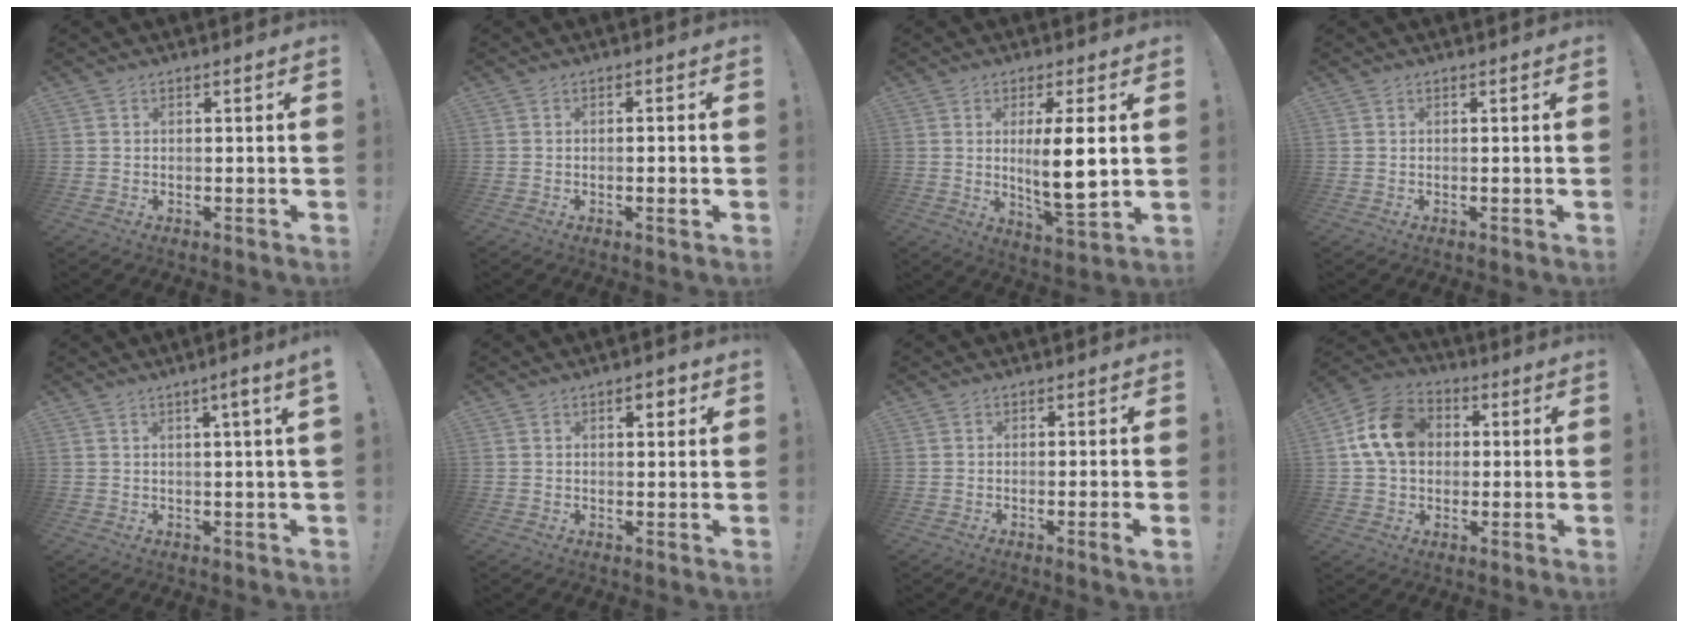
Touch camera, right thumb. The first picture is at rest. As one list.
[{"total": 2.1, "force": [-0.7, 0.3, 2.0], "torque": [-0.030, 0.001, -0.013]}, {"total": 10.9, "force": [1.3, 1.8, 10.6], "torque": [-0.188, -0.019, 0.014]}, {"total": 0.0}, {"total": 4.3, "force": [1.3, -0.7, 4.0], "torque": [-0.059, -0.008, 0.016]}, {"total": 3.2, "force": [1.4, 1.4, 2.4], "torque": [-0.020, -0.008, 0.017]}, {"total": 2.6, "force": [-0.7, -0.6, 2.4], "torque": [-0.047, -0.003, -0.012]}, {"total": 15.0, "force": [2.8, 11.7, 8.9], "torque": [-0.144, 0.010, 0.060]}]